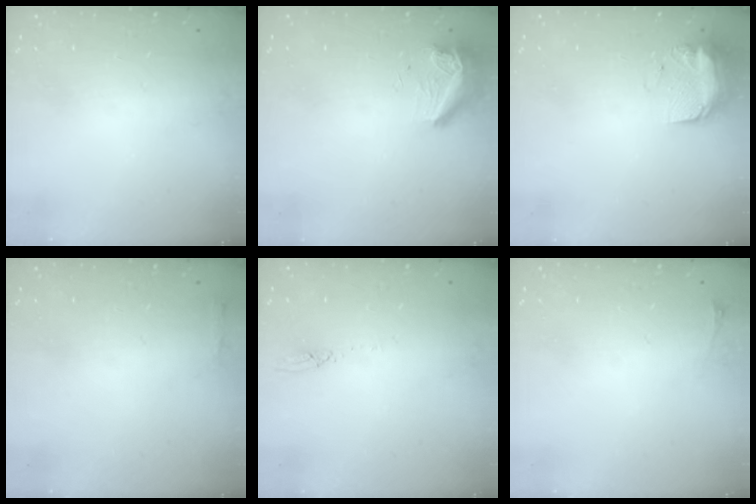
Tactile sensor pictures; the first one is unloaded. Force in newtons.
{"total": 8.3, "press": 8.3, "slide": 0.9}
{"total": 9.3, "press": 9.3, "slide": 0.7}
{"total": 2.3, "press": 2.3, "slide": 0.5}
{"total": 2.7, "press": 2.7, "slide": 0.2}
{"total": 2.8, "press": 2.1, "slide": 1.9}